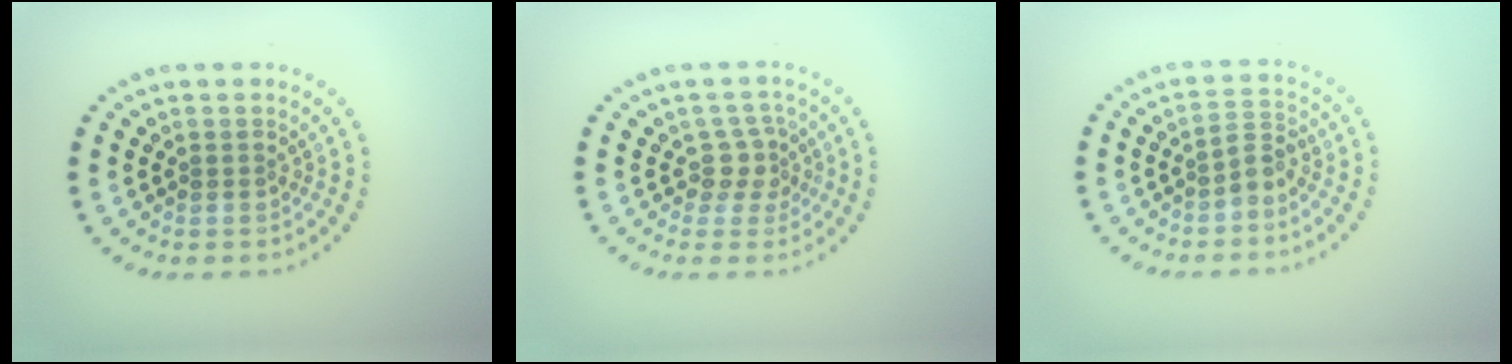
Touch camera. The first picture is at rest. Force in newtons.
{"total": 2.3, "press": 1.7, "slide": 1.5}
{"total": 1.7, "press": 1.4, "slide": 0.9}